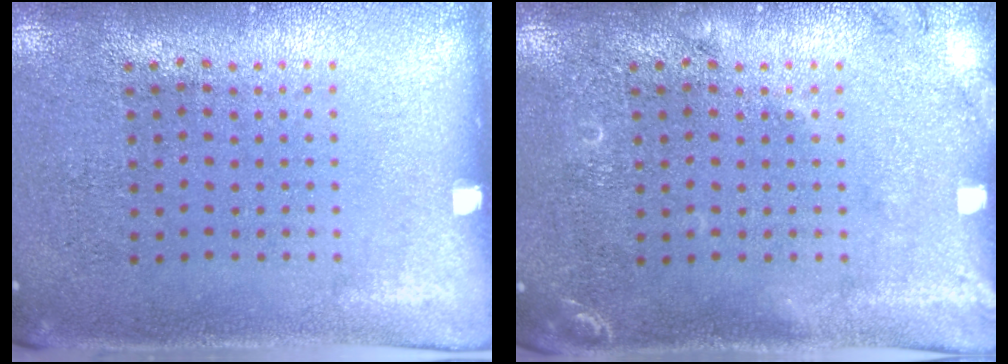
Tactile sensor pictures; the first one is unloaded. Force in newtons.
{"total": 1.5, "press": 1.5, "slide": 0.3}